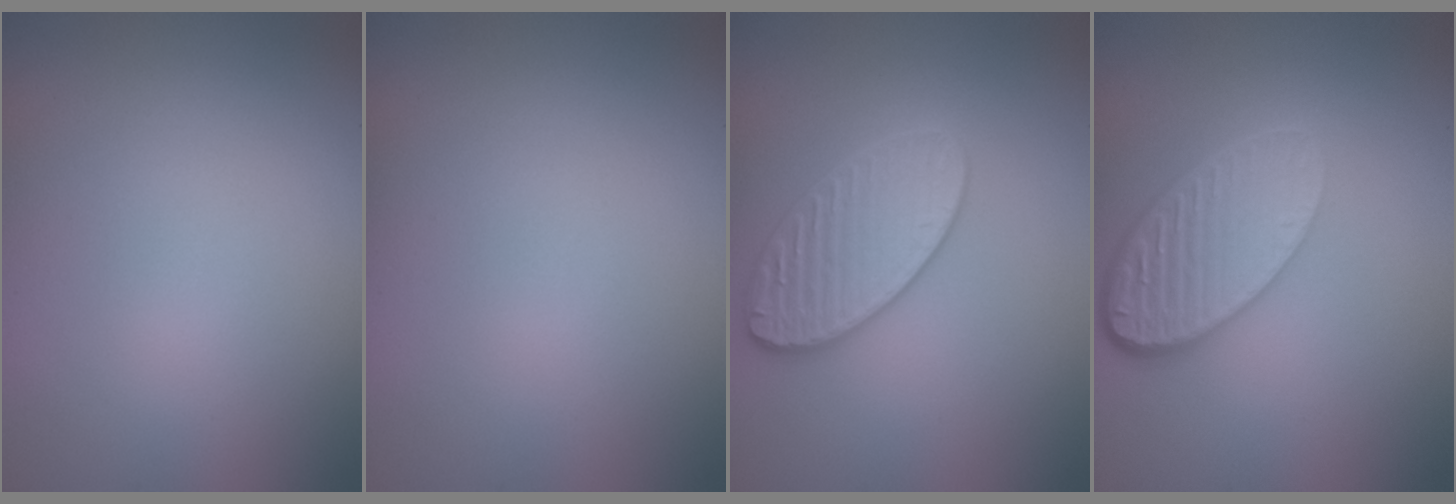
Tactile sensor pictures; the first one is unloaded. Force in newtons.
{"total": 0.0}
{"total": 3.5, "press": 3.4, "slide": 0.8}
{"total": 5.3, "press": 3.8, "slide": 3.6}